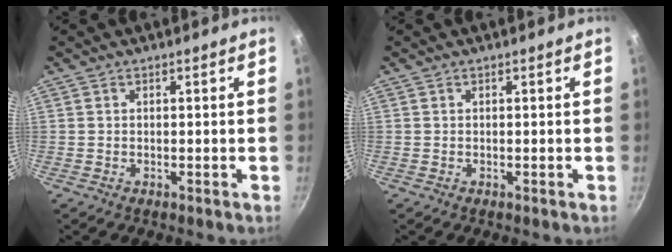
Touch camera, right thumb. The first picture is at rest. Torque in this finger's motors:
{"motor_torque": [-0.01, 0.01, -0.02, -0.02, 0.00]}